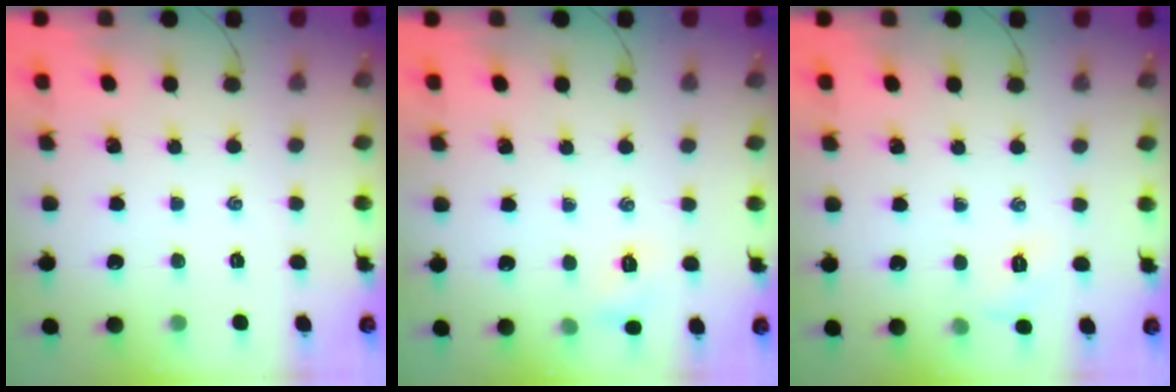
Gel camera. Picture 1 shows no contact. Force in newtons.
{"total": 6.5, "press": 6.4, "slide": 1.5}
{"total": 5.6, "press": 5.4, "slide": 1.5}